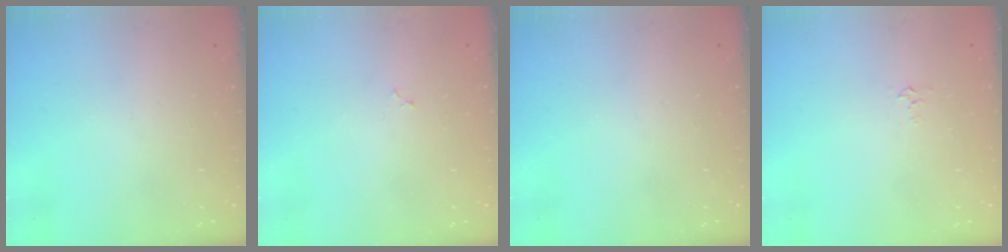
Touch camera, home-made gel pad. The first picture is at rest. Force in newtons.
{"total": 2.3, "press": 2.3, "slide": 0.2}
{"total": 0.0}
{"total": 3.2, "press": 3.1, "slide": 0.5}